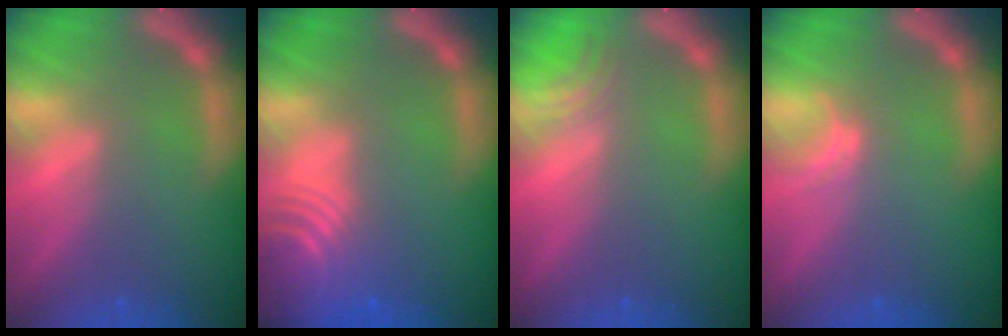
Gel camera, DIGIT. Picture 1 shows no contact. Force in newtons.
{"total": 9.1}
{"total": 2.0}
{"total": 1.0}